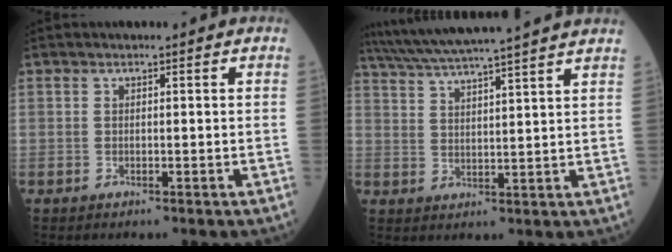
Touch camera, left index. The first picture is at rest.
{"total": 17.9, "force": [15.8, -1.1, 8.3], "torque": [-0.154, 0.012, 0.227]}